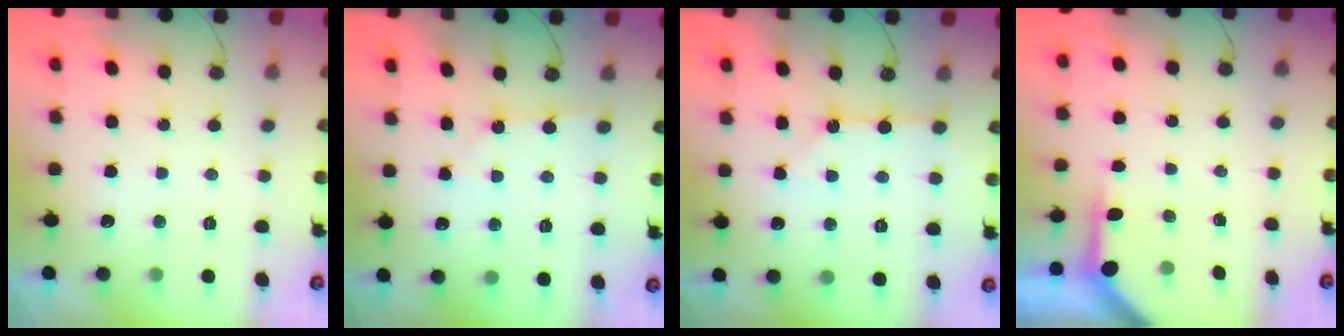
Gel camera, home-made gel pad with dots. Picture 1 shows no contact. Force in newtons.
{"total": 5.9, "press": 5.8, "slide": 0.9}
{"total": 2.5, "press": 2.5, "slide": 0.2}
{"total": 3.8, "press": 3.8, "slide": 0.4}